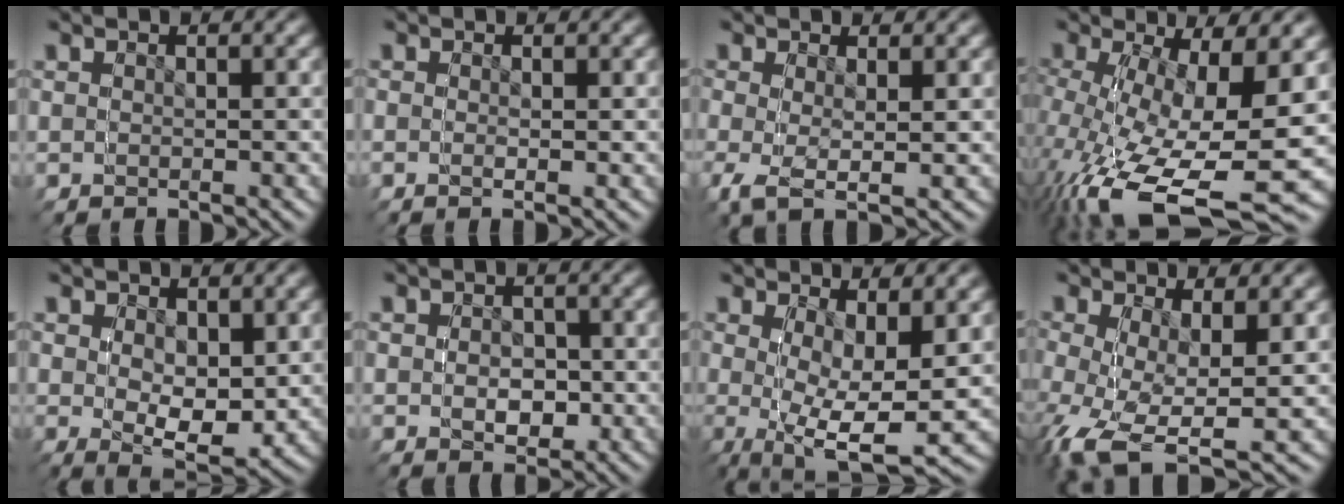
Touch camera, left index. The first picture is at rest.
{"total": 1.2, "force": [0.1, -0.9, -0.8], "torque": [0.015, 0.006, -0.003]}
{"total": 0.8, "force": [0.6, -0.4, -0.4], "torque": [0.017, 0.013, 0.009]}
{"total": 5.8, "force": [-2.0, 3.4, 4.3], "torque": [-0.103, -0.017, -0.015]}
{"total": 2.8, "force": [2.4, 1.4, 0.5], "torque": [-0.004, 0.008, 0.031]}
{"total": 2.0, "force": [0.4, 1.1, -1.6], "torque": [0.017, -0.006, 0.009]}
{"total": 3.0, "force": [0.6, 1.1, 2.7], "torque": [-0.045, -0.002, 0.015]}
{"total": 4.4, "force": [-0.8, 3.4, 2.6], "torque": [-0.067, -0.015, -0.006]}